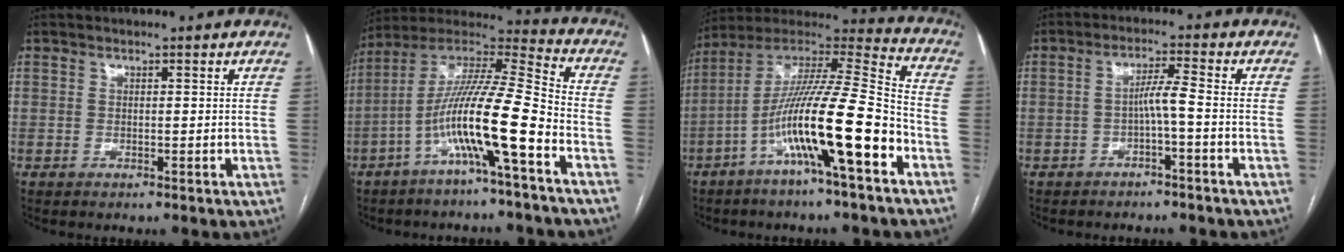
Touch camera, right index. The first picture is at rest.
{"total": 15.2, "force": [-6.0, 0.0, 14.0], "torque": [-0.262, 0.009, -0.115]}
{"total": 18.8, "force": [-7.4, 0.8, 17.3], "torque": [-0.311, 0.001, -0.131]}
{"total": 3.6, "force": [-1.2, -0.2, 3.4], "torque": [-0.061, 0.013, -0.021]}